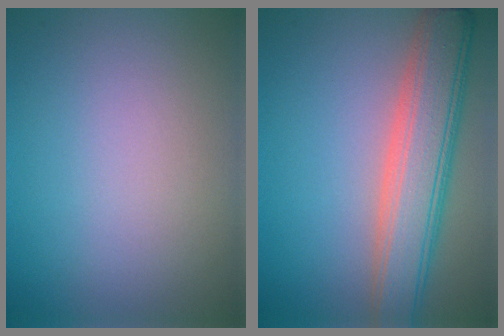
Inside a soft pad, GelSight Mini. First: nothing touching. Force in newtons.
{"total": 6.8, "press": 6.8, "slide": 0.5}